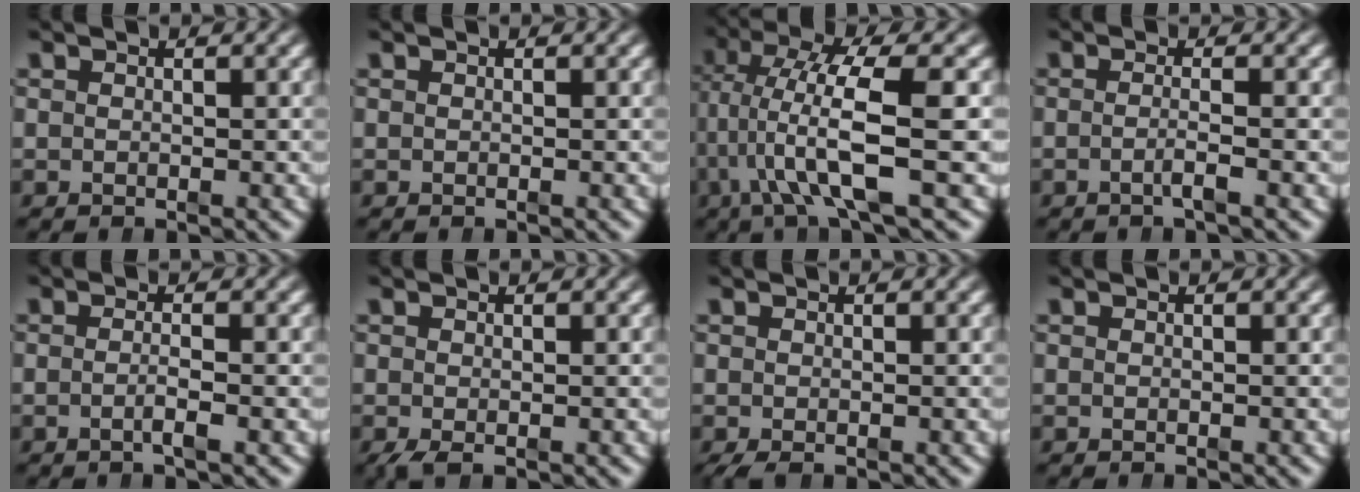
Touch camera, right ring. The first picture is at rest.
{"total": 0.0}
{"total": 7.0, "force": [-0.2, 2.0, 6.7], "torque": [-0.134, -0.024, 0.010]}
{"total": 1.6, "force": [-1.0, -0.3, 1.2], "torque": [-0.030, -0.009, -0.018]}
{"total": 1.7, "force": [-1.0, -0.1, 1.4], "torque": [-0.031, -0.007, -0.018]}
{"total": 0.9, "force": [-0.7, 0.1, 0.6], "torque": [-0.012, -0.010, -0.005]}
{"total": 1.3, "force": [-1.1, 0.5, 0.6], "torque": [-0.012, -0.010, -0.010]}
{"total": 0.0}